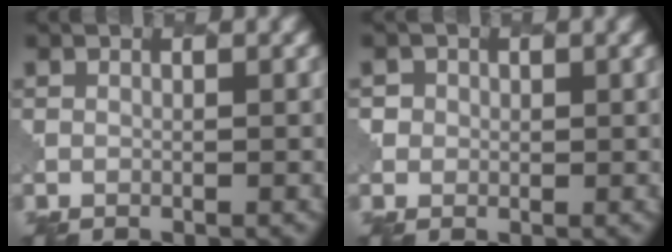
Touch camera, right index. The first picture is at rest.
{"total": 1.8, "force": [0.7, 1.6, 0.0], "torque": [0.009, 0.006, -0.002]}